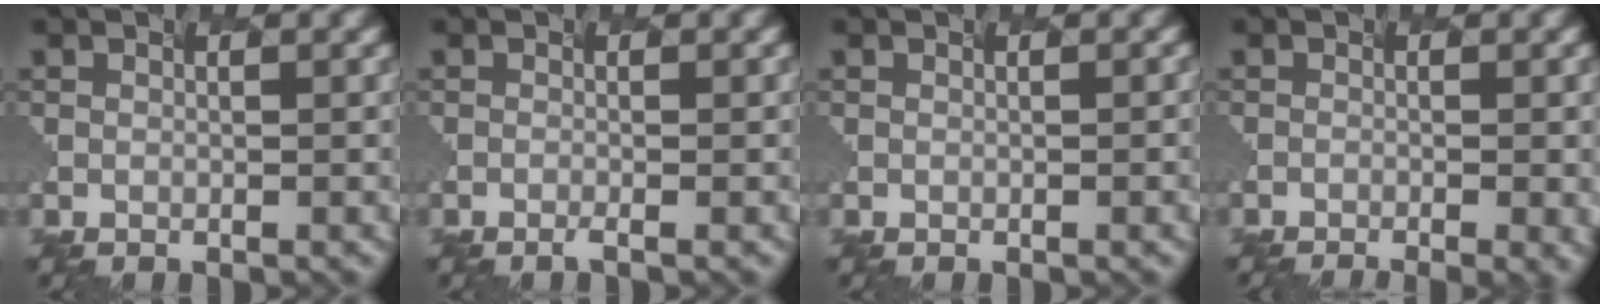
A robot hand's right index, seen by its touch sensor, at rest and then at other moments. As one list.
[{"total": 0.9, "force": [-0.5, 0.2, 0.8], "torque": [-0.004, 0.000, -0.010]}, {"total": 1.3, "force": [0.1, 0.5, 1.2], "torque": [0.000, 0.005, 0.000]}, {"total": 4.0, "force": [-1.2, 1.4, 3.6], "torque": [-0.019, -0.003, 0.001]}]